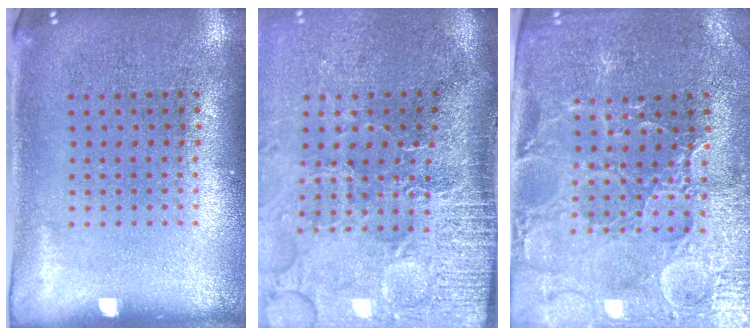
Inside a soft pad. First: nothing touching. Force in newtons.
{"total": 4.9, "press": 4.0, "slide": 2.9}
{"total": 3.3, "press": 3.3, "slide": 0.5}